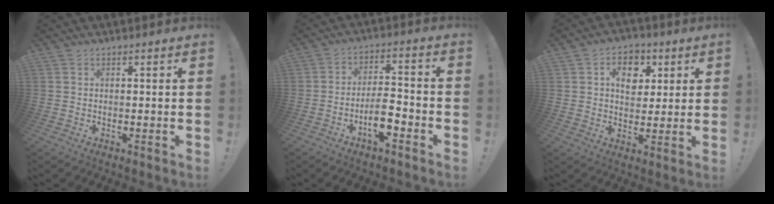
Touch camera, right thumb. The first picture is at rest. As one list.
[{"total": 8.4, "force": [-4.1, 2.9, 6.7], "torque": [-0.117, 0.017, -0.071]}, {"total": 9.3, "force": [3.2, 6.9, 5.4], "torque": [-0.063, -0.008, 0.056]}]